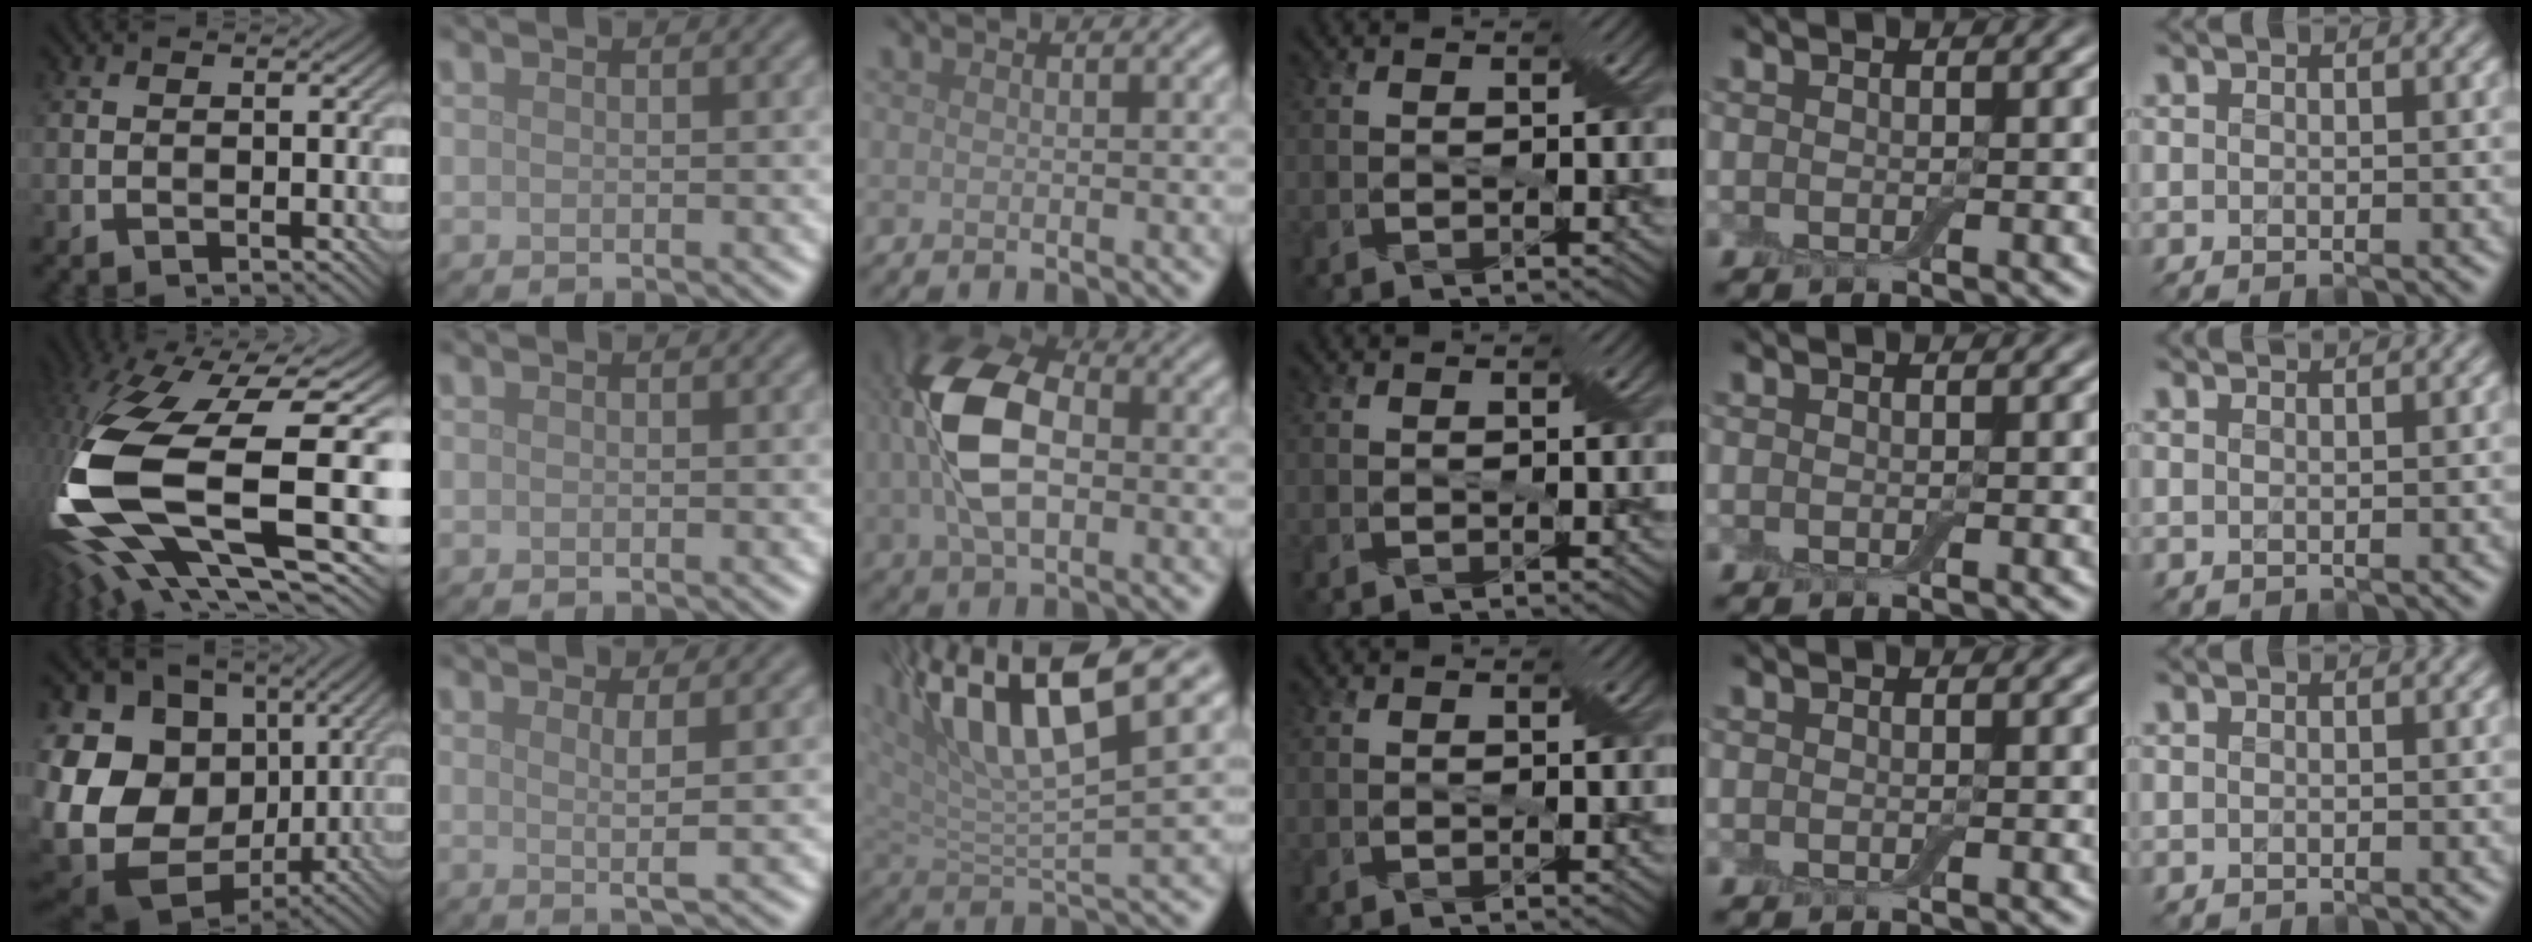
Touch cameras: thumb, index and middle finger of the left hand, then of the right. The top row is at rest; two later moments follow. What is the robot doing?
{"motion": "cut", "object": "aluminum foil"}